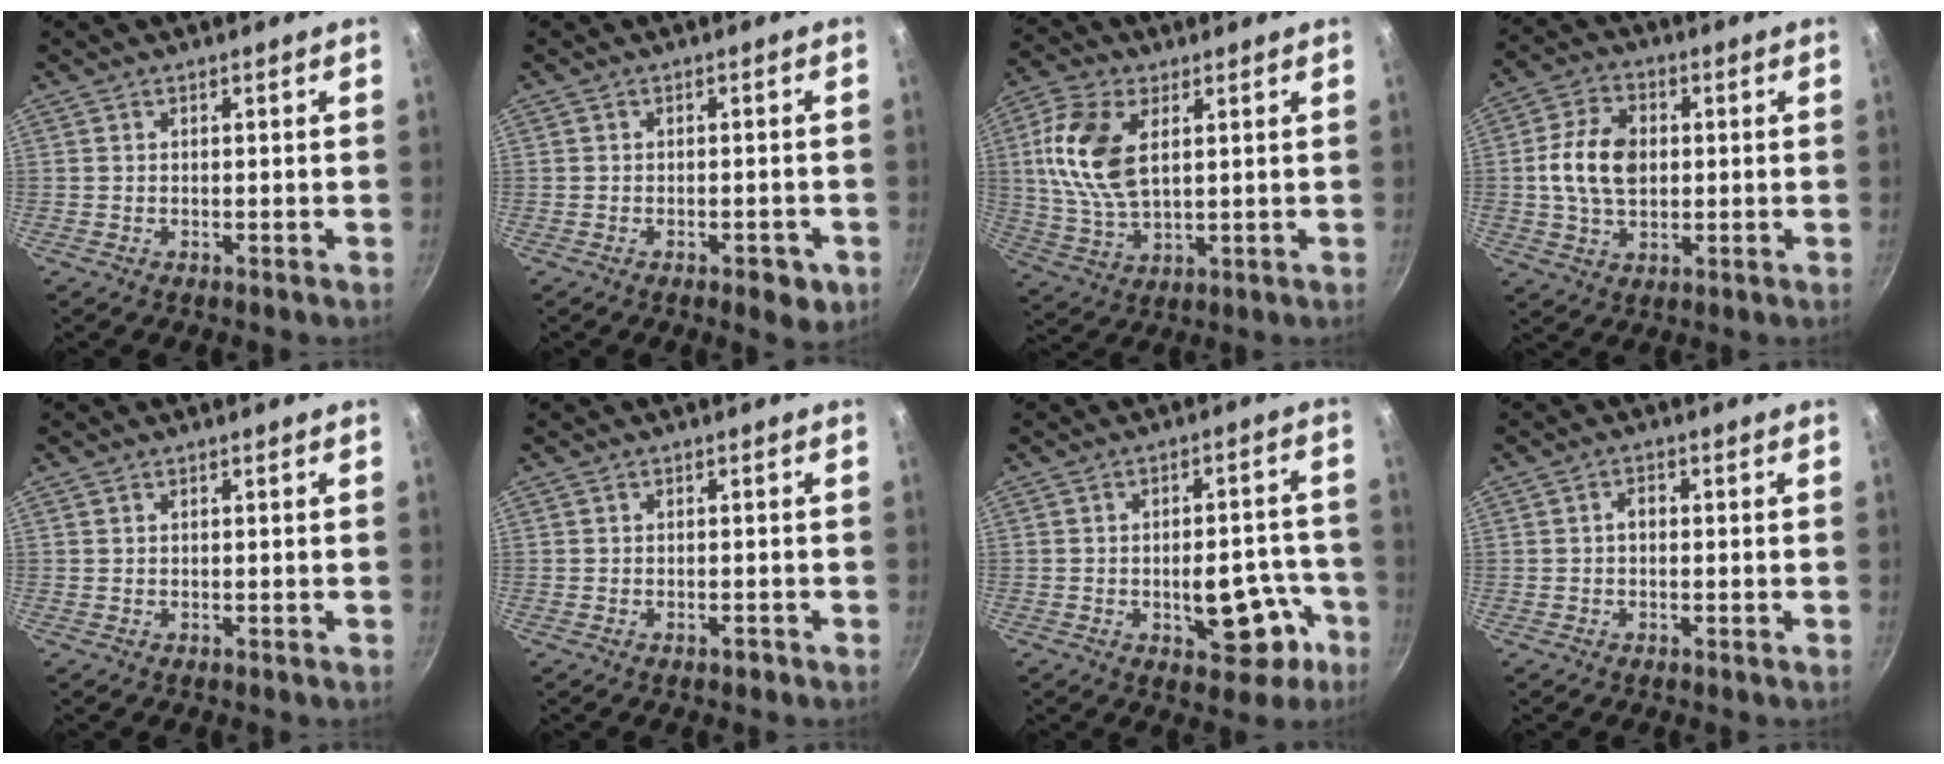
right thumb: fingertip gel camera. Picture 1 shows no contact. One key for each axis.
{"total": 4.8, "fx": -2.1, "fy": 2.3, "fz": 3.6, "tx": -0.029, "ty": 0.014, "tz": -0.020}
{"total": 13.1, "fx": 3.1, "fy": 7.2, "fz": 10.5, "tx": -0.208, "ty": -0.005, "tz": 0.060}
{"total": 10.6, "fx": 0.6, "fy": 7.2, "fz": 7.8, "tx": -0.132, "ty": 0.012, "tz": 0.002}
{"total": 0.0}
{"total": 1.1, "fx": -0.7, "fy": 0.6, "fz": 0.6, "tx": -0.005, "ty": 0.009, "tz": -0.008}
{"total": 12.5, "fx": -4.8, "fy": 6.6, "fz": 9.5, "tx": -0.066, "ty": 0.040, "tz": -0.058}
{"total": 1.8, "fx": -0.1, "fy": 1.3, "fz": 1.3, "tx": -0.016, "ty": 0.009, "tz": -0.004}